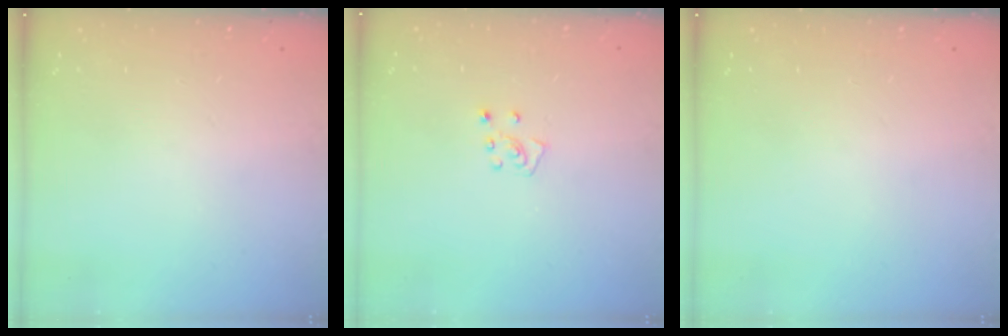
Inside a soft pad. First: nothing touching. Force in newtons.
{"total": 5.4, "press": 5.4, "slide": 0.6}
{"total": 0.0}